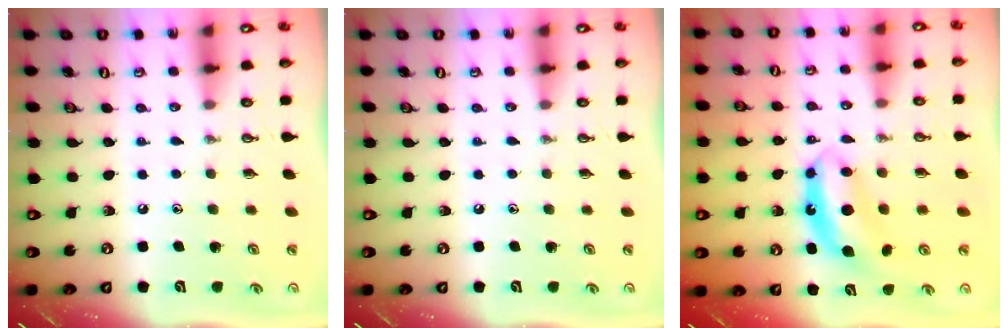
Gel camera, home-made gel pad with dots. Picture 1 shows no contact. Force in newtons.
{"total": 0.0}
{"total": 7.0, "press": 7.0, "slide": 0.4}